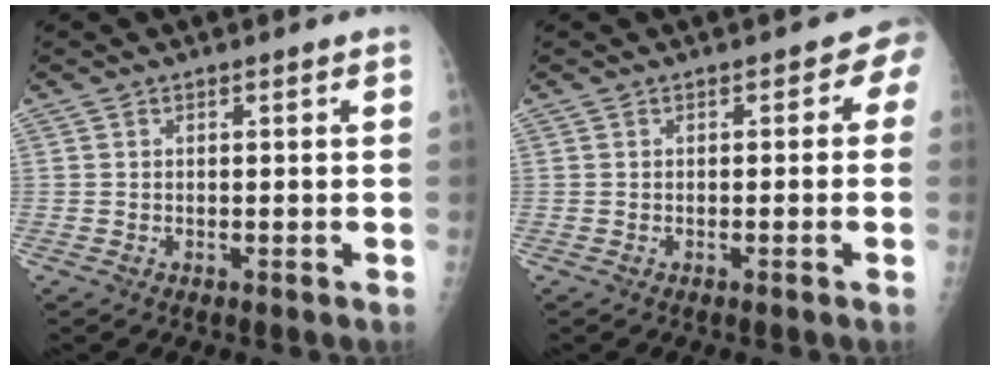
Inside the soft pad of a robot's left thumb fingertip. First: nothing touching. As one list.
[{"total": 2.1, "force": [-0.3, 1.7, 1.2], "torque": [0.014, 0.010, -0.014]}]